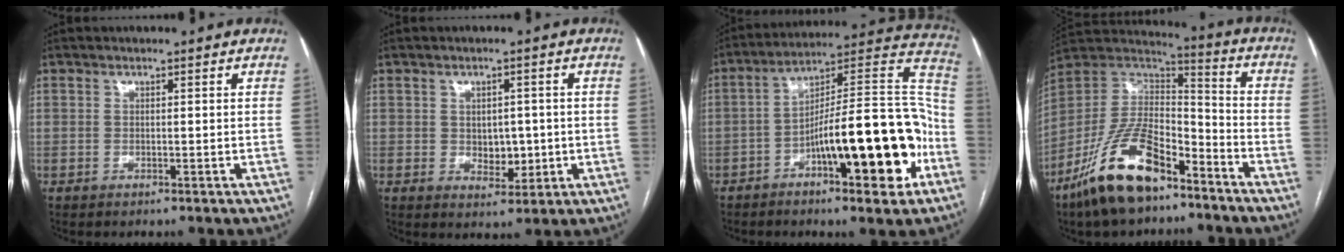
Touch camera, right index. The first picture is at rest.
{"total": 4.3, "force": [-0.3, 2.9, 3.2], "torque": [-0.036, 0.002, 0.006]}
{"total": 20.7, "force": [-7.6, 4.0, 18.9], "torque": [-0.251, 0.033, -0.103]}
{"total": 17.6, "force": [-11.6, 6.4, 11.7], "torque": [-0.233, 0.012, -0.212]}